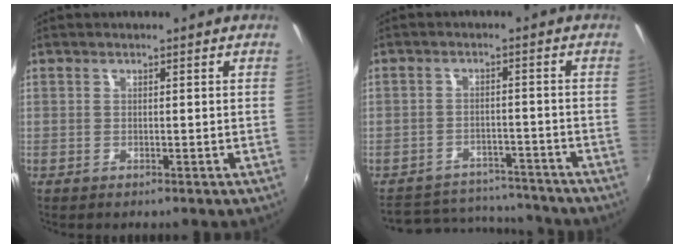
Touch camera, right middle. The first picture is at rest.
{"total": 12.8, "force": [-11.2, 5.5, 2.9], "torque": [-0.077, 0.033, -0.145]}